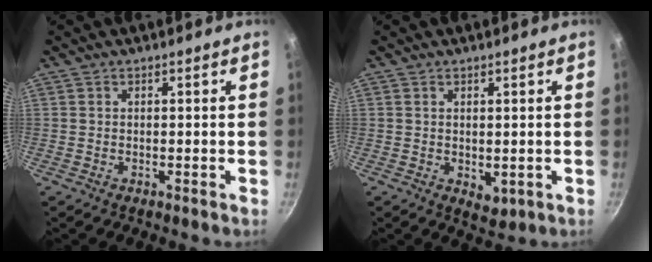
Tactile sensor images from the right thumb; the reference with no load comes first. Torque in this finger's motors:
{"motor_torque": [-0.11, 0.02, 0.04, 0.17, 0.06]}